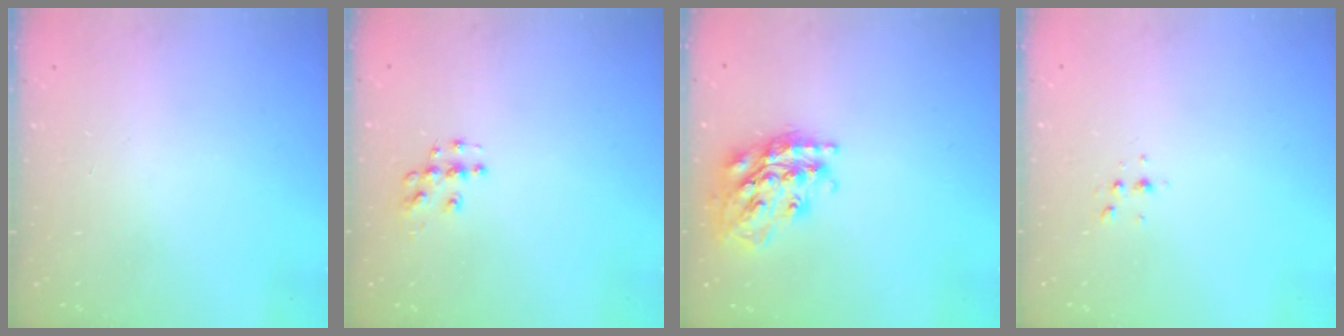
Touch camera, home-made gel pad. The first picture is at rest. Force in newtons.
{"total": 4.8, "press": 4.8, "slide": 0.3}
{"total": 21.4, "press": 21.4, "slide": 1.6}
{"total": 3.7, "press": 3.2, "slide": 1.7}